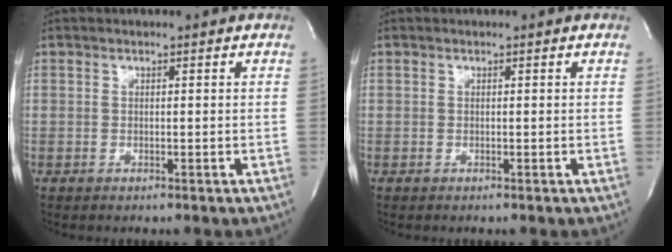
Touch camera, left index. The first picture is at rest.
{"total": 0.0}